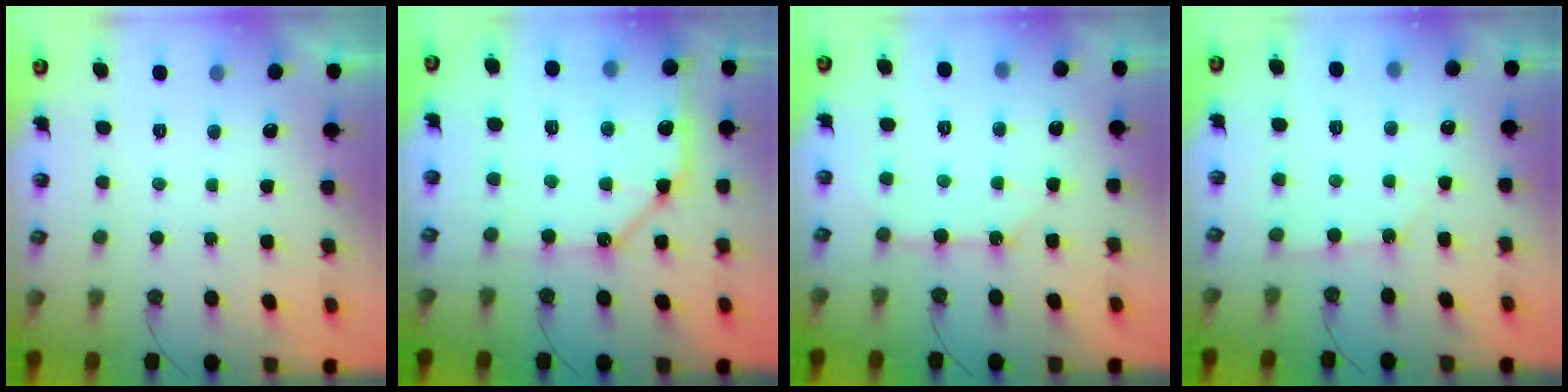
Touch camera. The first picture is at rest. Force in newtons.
{"total": 15.6, "press": 15.4, "slide": 2.3}
{"total": 9.0, "press": 9.0, "slide": 0.2}
{"total": 2.3, "press": 2.3, "slide": 0.2}